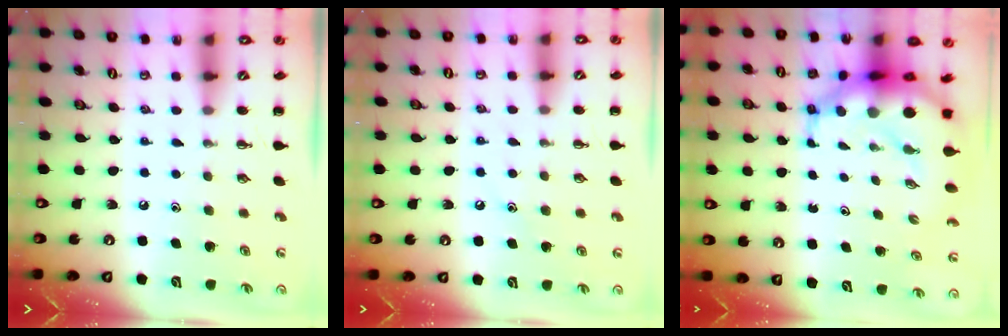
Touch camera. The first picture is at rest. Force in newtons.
{"total": 7.3, "press": 7.1, "slide": 1.5}
{"total": 12.9, "press": 12.5, "slide": 3.5}